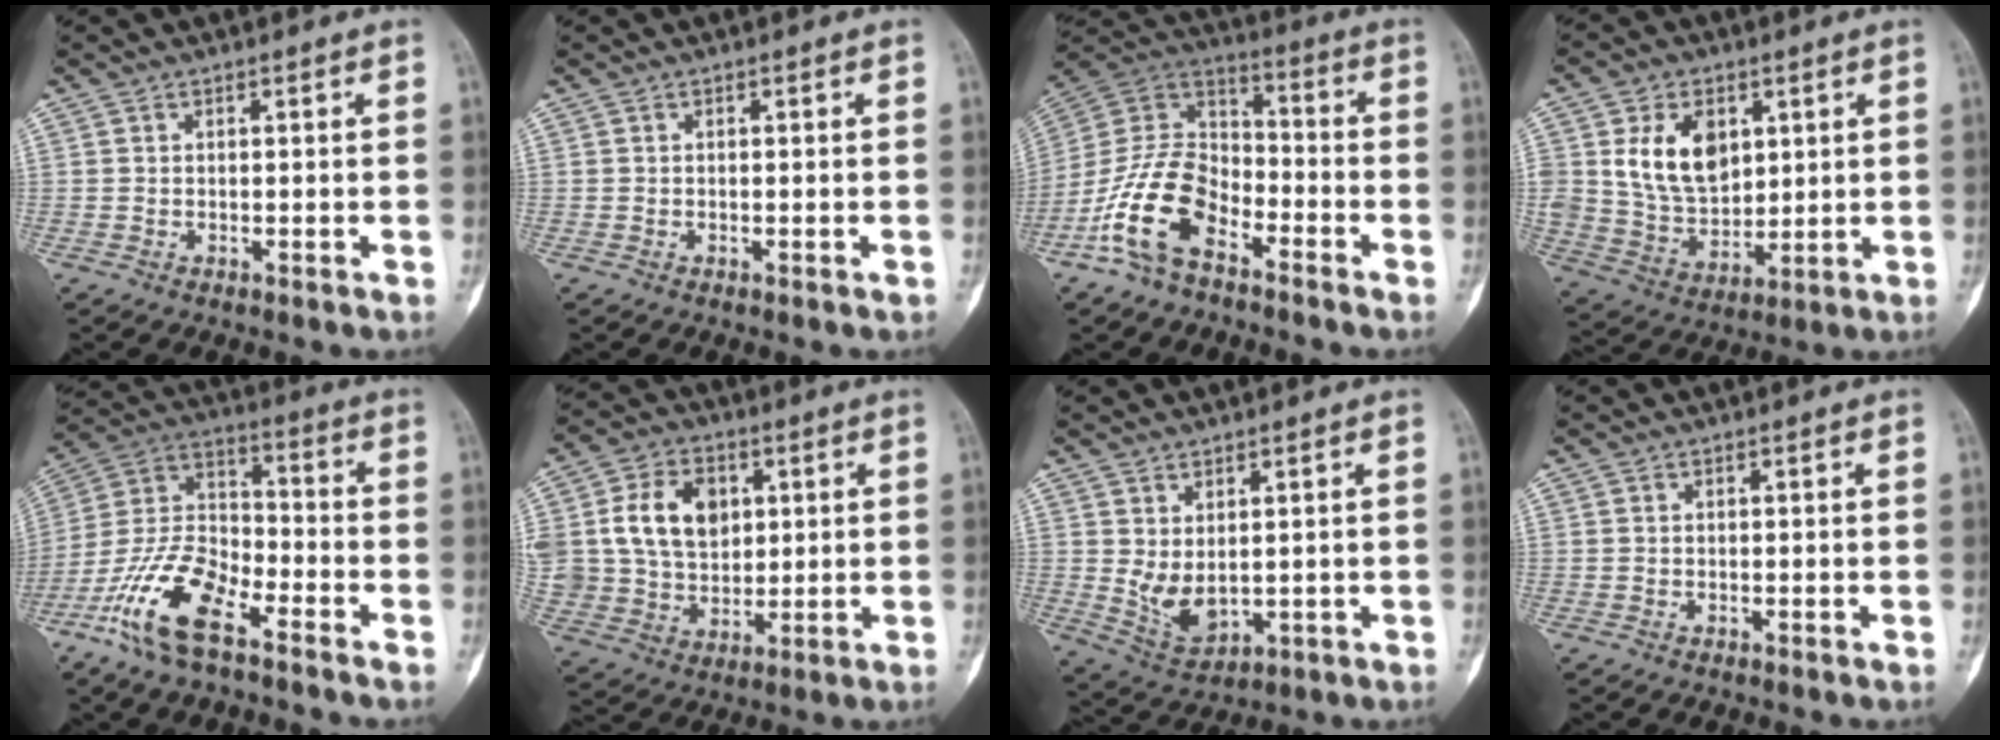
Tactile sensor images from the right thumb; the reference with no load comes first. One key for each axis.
{"total": 0.0}
{"total": 15.5, "fx": -8.3, "fy": 8.7, "fz": 9.8, "tx": -0.183, "ty": 0.065, "tz": -0.169}
{"total": 13.3, "fx": 4.0, "fy": 9.3, "fz": 8.7, "tx": -0.121, "ty": -0.021, "tz": 0.086}
{"total": 15.1, "fx": -8.9, "fy": 6.1, "fz": 10.6, "tx": -0.211, "ty": 0.053, "tz": -0.178}
{"total": 16.1, "fx": 3.6, "fy": 12.1, "fz": 10.0, "tx": -0.164, "ty": -0.001, "tz": 0.075}
{"total": 6.2, "fx": 0.9, "fy": 3.7, "fz": 4.9, "tx": -0.077, "ty": -0.016, "tz": 0.039}
{"total": 0.0}